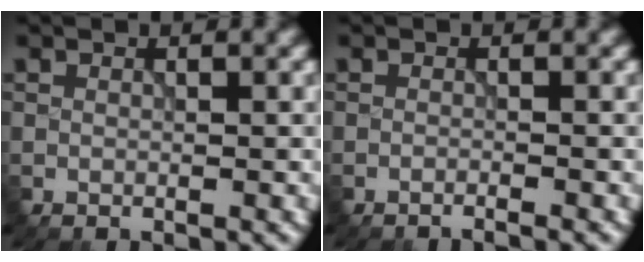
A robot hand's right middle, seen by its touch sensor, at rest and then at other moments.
{"total": 1.2, "force": [-1.0, 0.1, 0.6], "torque": [-0.001, -0.003, -0.027]}